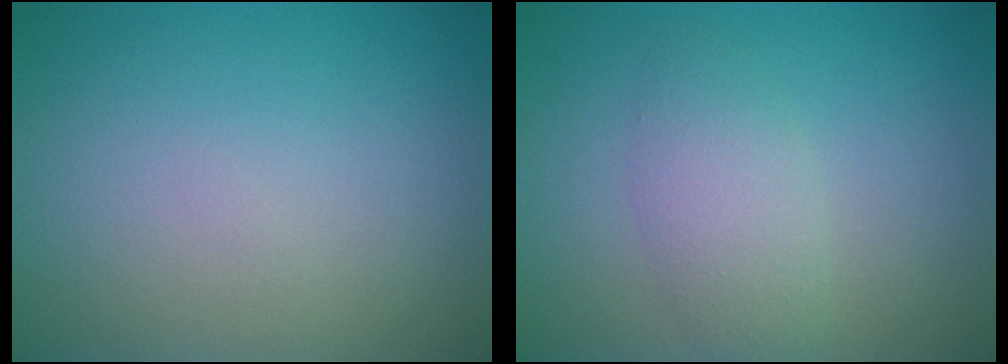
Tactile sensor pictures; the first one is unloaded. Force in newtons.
{"total": 2.9, "press": 2.9, "slide": 0.1}